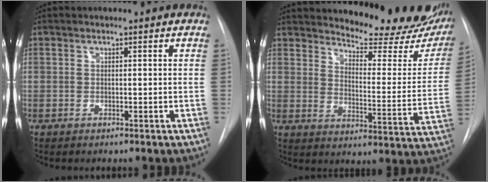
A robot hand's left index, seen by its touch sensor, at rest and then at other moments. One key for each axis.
{"total": 22.0, "fx": 19.9, "fy": 5.4, "fz": 7.6, "tx": -0.093, "ty": -0.083, "tz": 0.237}